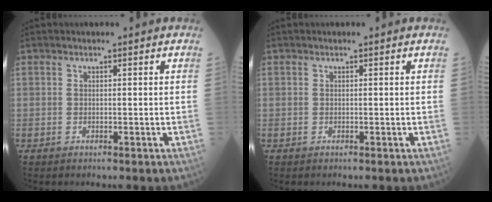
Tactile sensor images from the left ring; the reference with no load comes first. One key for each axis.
{"total": 0.0}